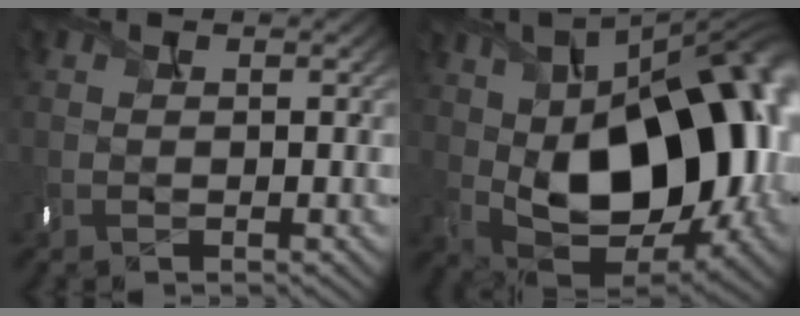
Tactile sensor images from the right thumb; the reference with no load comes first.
{"total": 21.3, "force": [0.5, 12.7, 17.0], "torque": [-0.257, -0.016, 0.009]}